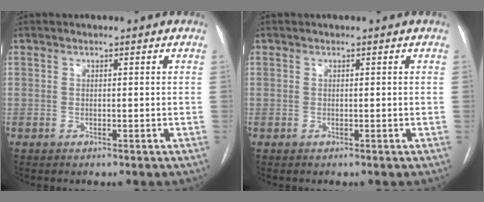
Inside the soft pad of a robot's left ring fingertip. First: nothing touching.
{"total": 0.0}